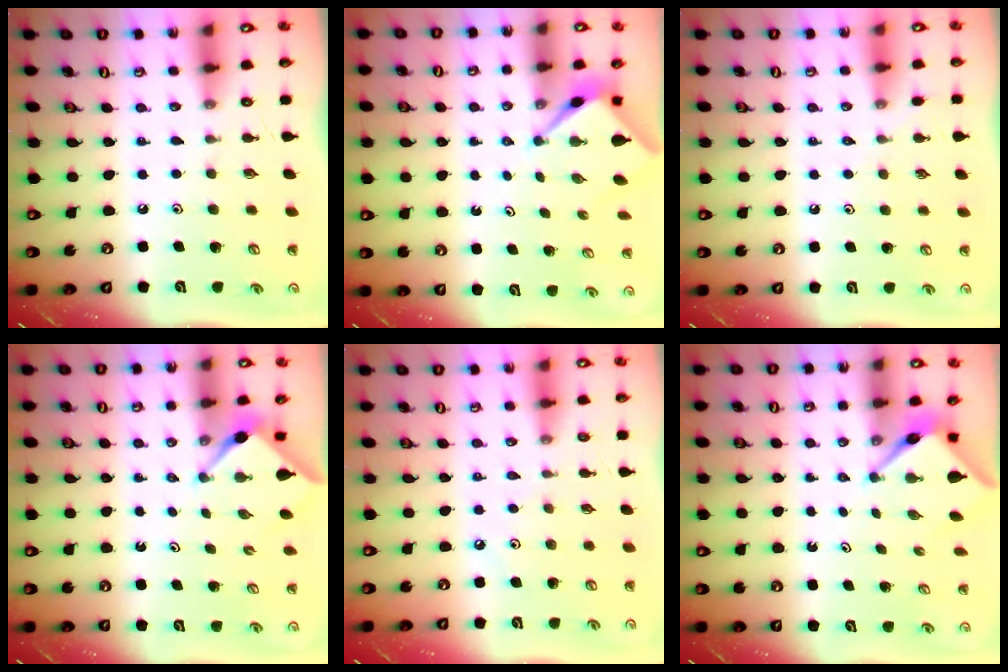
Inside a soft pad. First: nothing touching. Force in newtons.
{"total": 2.6, "press": 2.6, "slide": 0.2}
{"total": 3.3, "press": 3.2, "slide": 0.6}
{"total": 3.0, "press": 3.0, "slide": 0.4}
{"total": 3.7, "press": 3.7, "slide": 0.6}
{"total": 3.9, "press": 3.9, "slide": 0.2}